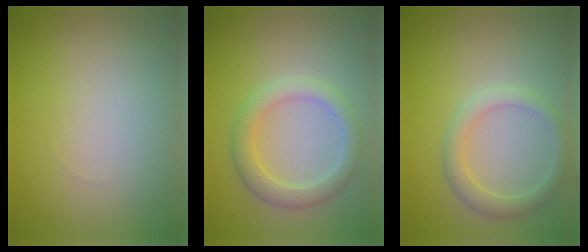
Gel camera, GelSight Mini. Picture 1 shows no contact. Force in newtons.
{"total": 3.0, "press": 2.9, "slide": 0.3}
{"total": 2.4, "press": 2.4, "slide": 0.2}